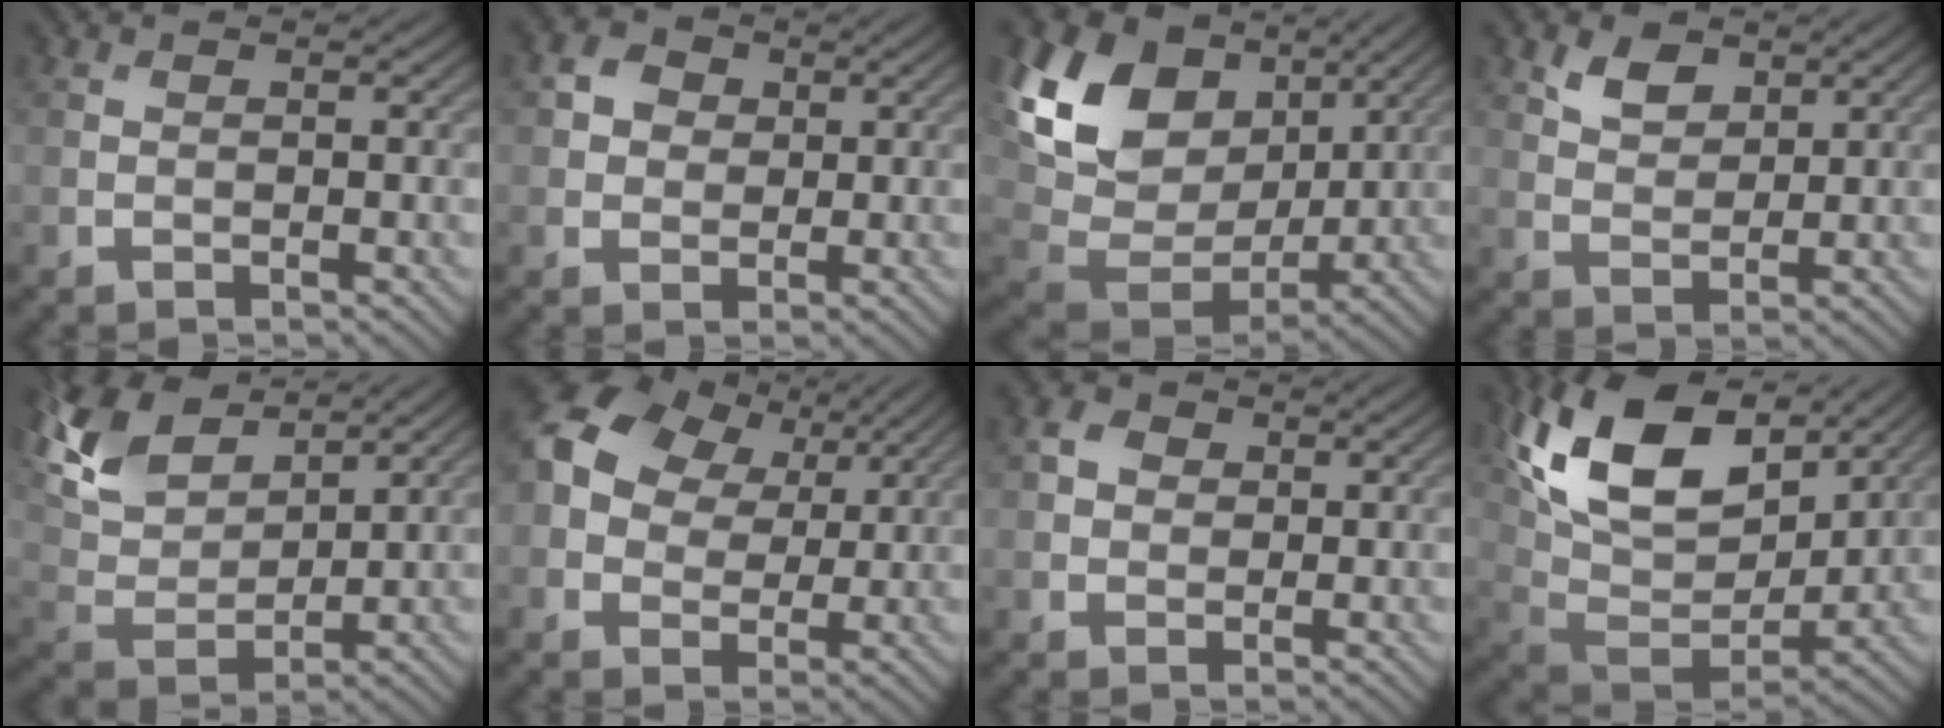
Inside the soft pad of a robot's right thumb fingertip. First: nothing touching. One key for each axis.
{"total": 3.4, "fx": 0.7, "fy": 3.0, "fz": 1.5, "tx": -0.031, "ty": 0.004, "tz": 0.005}
{"total": 15.3, "fx": 5.8, "fy": 10.6, "fz": 9.4, "tx": -0.215, "ty": 0.017, "tz": 0.117}
{"total": 3.7, "fx": 2.3, "fy": 2.2, "fz": 1.9, "tx": -0.042, "ty": -0.005, "tz": 0.047}
{"total": 11.2, "fx": 7.8, "fy": 4.9, "fz": 6.5, "tx": -0.173, "ty": 0.021, "tz": 0.155}
{"total": 11.9, "fx": 4.0, "fy": 8.5, "fz": 7.3, "tx": -0.167, "ty": 0.019, "tz": 0.066}
{"total": 2.6, "fx": 0.5, "fy": 2.3, "fz": 1.1, "tx": -0.025, "ty": 0.002, "tz": 0.003}
{"total": 17.3, "fx": 8.4, "fy": 9.9, "fz": 11.5, "tx": -0.245, "ty": 0.025, "tz": 0.152}